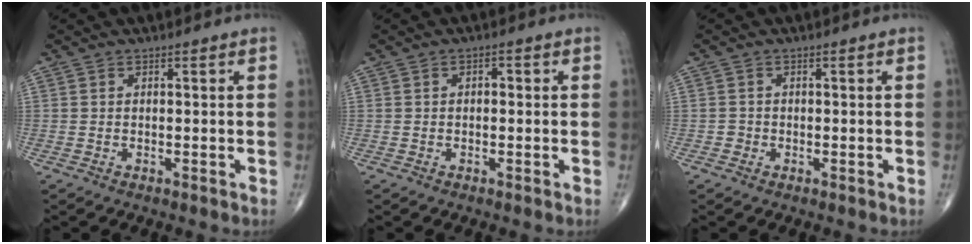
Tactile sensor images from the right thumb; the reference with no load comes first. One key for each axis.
{"total": 1.2, "fx": 0.1, "fy": 0.7, "fz": 1.0, "tx": -0.009, "ty": 0.003, "tz": -0.002}
{"total": 0.9, "fx": -0.3, "fy": 0.8, "fz": 0.0, "tx": 0.005, "ty": 0.005, "tz": -0.008}